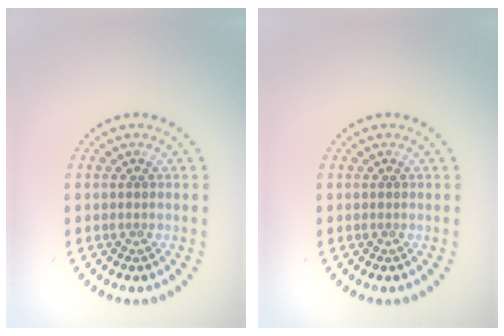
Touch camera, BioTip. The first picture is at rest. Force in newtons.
{"total": 0.0}